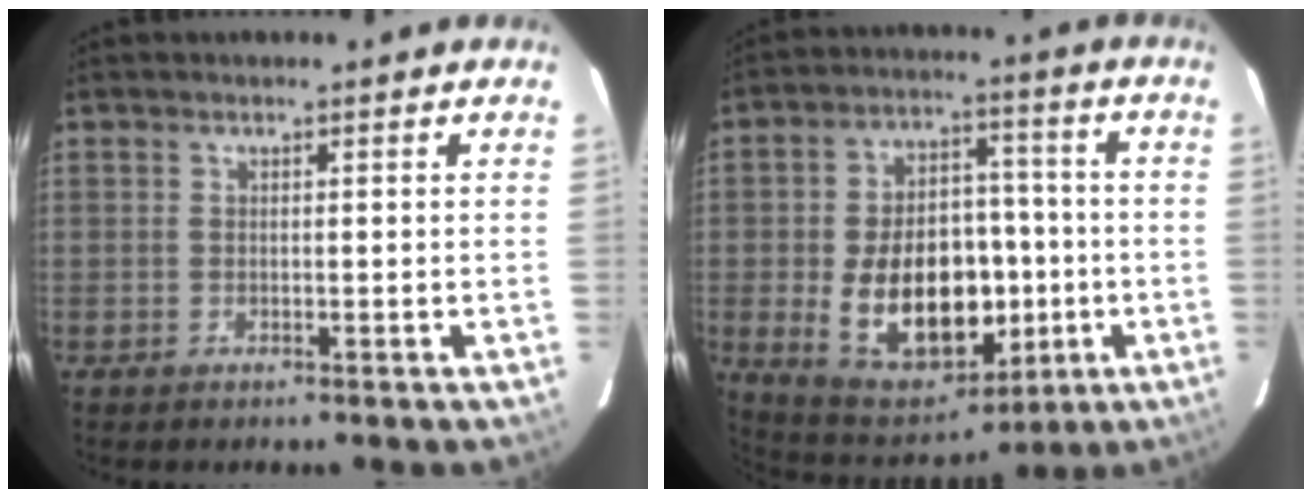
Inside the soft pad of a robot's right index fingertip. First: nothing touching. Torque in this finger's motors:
{"motor_torque": [1.29, -0.85, 0.65, 0.21]}